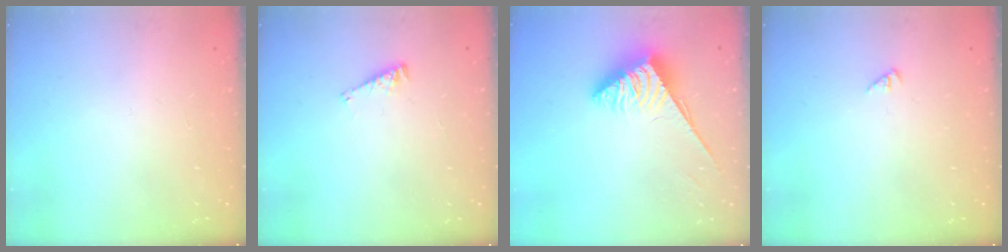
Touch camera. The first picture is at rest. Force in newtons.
{"total": 2.3, "press": 2.3, "slide": 0.2}
{"total": 3.9, "press": 3.9, "slide": 0.6}
{"total": 0.0}